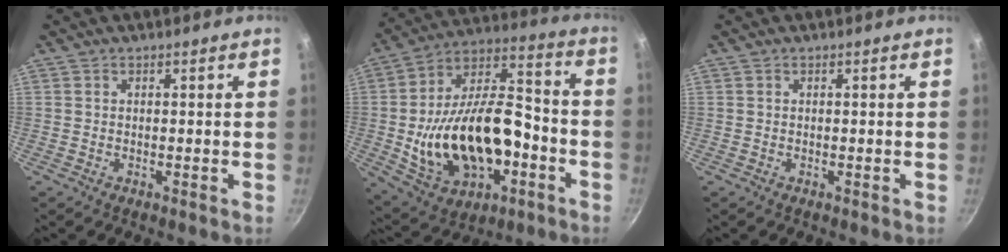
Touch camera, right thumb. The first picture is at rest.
{"total": 25.7, "force": [-5.8, 14.9, 20.1], "torque": [-0.341, 0.056, -0.078]}
{"total": 0.0}